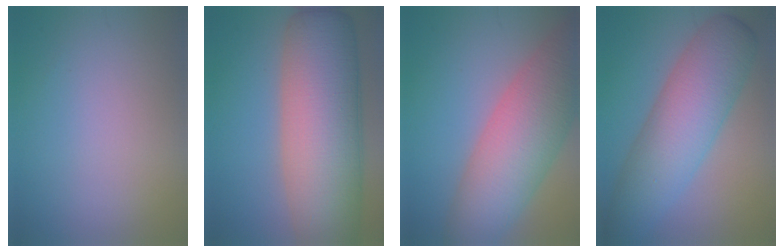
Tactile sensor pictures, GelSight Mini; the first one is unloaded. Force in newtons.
{"total": 14.1, "press": 14.1, "slide": 0.4}
{"total": 10.3, "press": 10.2, "slide": 0.6}
{"total": 9.2, "press": 9.2, "slide": 0.1}